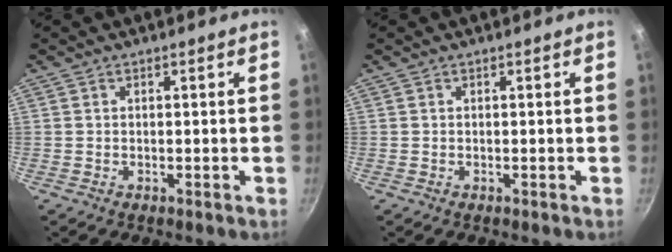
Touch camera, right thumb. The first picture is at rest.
{"total": 0.0}